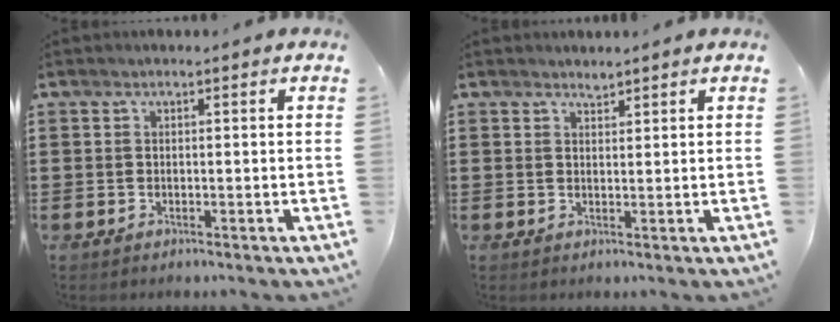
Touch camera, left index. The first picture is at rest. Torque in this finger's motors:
{"motor_torque": [0.15, -0.08, 0.05, 0.00]}